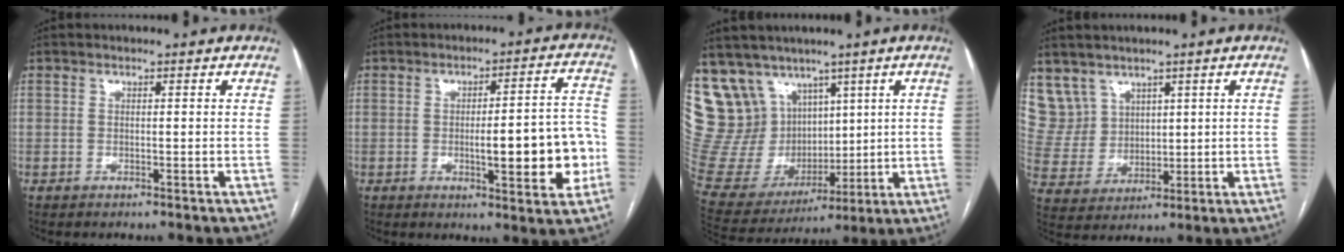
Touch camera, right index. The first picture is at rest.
{"total": 12.2, "force": [-2.5, 2.5, 11.7], "torque": [-0.144, 0.019, -0.027]}
{"total": 19.6, "force": [10.5, 14.8, 7.5], "torque": [-0.180, 0.063, 0.229]}
{"total": 7.6, "force": [4.9, 5.8, -0.1], "torque": [-0.005, 0.021, 0.115]}